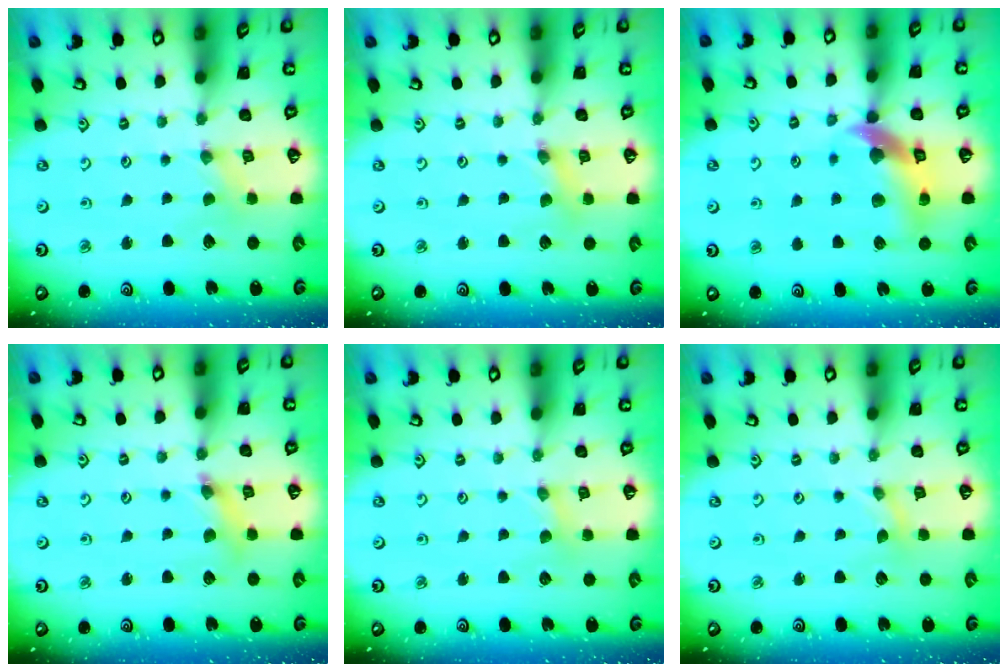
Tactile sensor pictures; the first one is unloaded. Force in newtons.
{"total": 1.9, "press": 1.9, "slide": 0.3}
{"total": 13.0, "press": 12.9, "slide": 1.8}
{"total": 5.2, "press": 5.2, "slide": 0.6}
{"total": 1.6, "press": 1.6, "slide": 0.3}
{"total": 0.0}